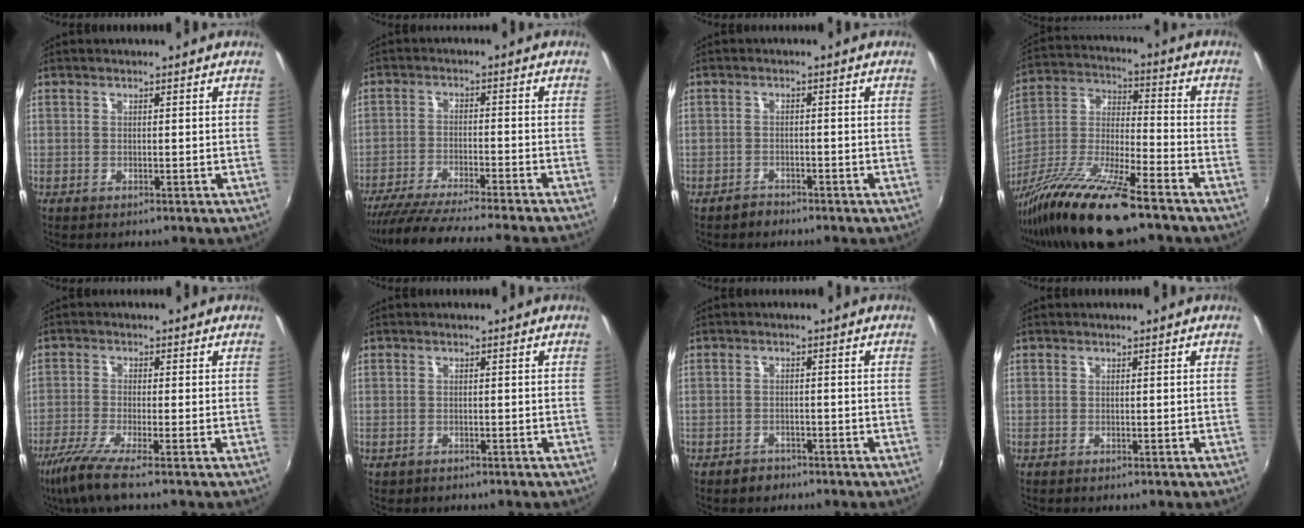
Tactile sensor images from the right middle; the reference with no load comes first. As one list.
[{"total": 15.8, "force": [-14.1, -1.0, 6.9], "torque": [-0.139, -0.028, -0.225]}, {"total": 2.0, "force": [-1.7, 1.1, -0.1], "torque": [-0.003, 0.003, -0.029]}, {"total": 17.7, "force": [-13.3, 1.8, 11.5], "torque": [-0.233, -0.024, -0.249]}, {"total": 6.8, "force": [-5.0, -0.2, 4.6], "torque": [-0.113, -0.029, -0.096]}, {"total": 1.0, "force": [-0.6, 0.8, 0.2], "torque": [-0.009, -0.003, -0.008]}, {"total": 2.7, "force": [-1.9, 1.8, 0.4], "torque": [-0.013, 0.001, -0.028]}, {"total": 0.0}]